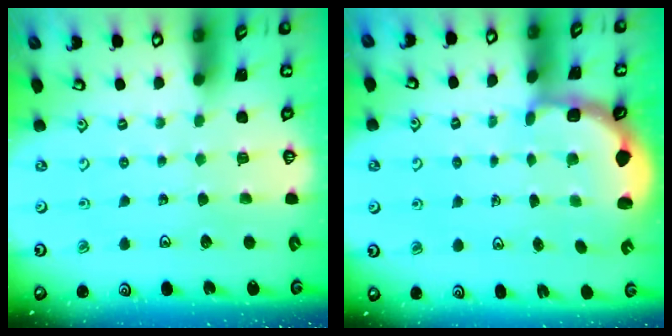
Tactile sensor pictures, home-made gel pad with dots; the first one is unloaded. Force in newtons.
{"total": 2.5, "press": 2.2, "slide": 1.2}